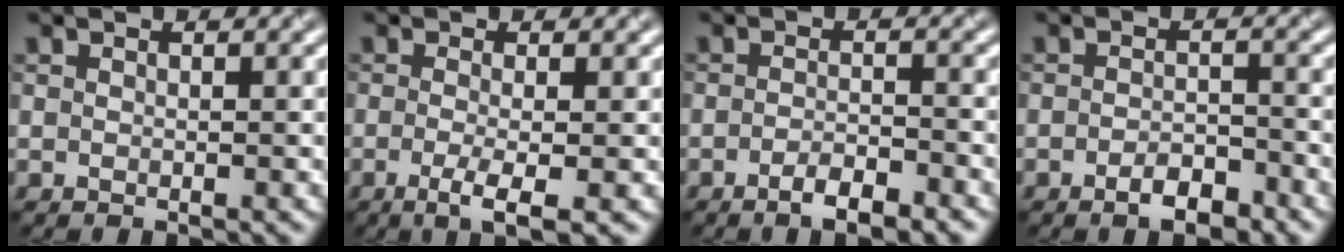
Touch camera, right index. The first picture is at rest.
{"total": 3.4, "force": [-1.0, 0.8, 3.2], "torque": [-0.056, -0.009, -0.019]}
{"total": 2.7, "force": [-1.8, 0.7, 2.0], "torque": [-0.035, 0.001, -0.032]}
{"total": 2.7, "force": [-1.7, 1.0, 1.8], "torque": [-0.026, 0.003, -0.029]}